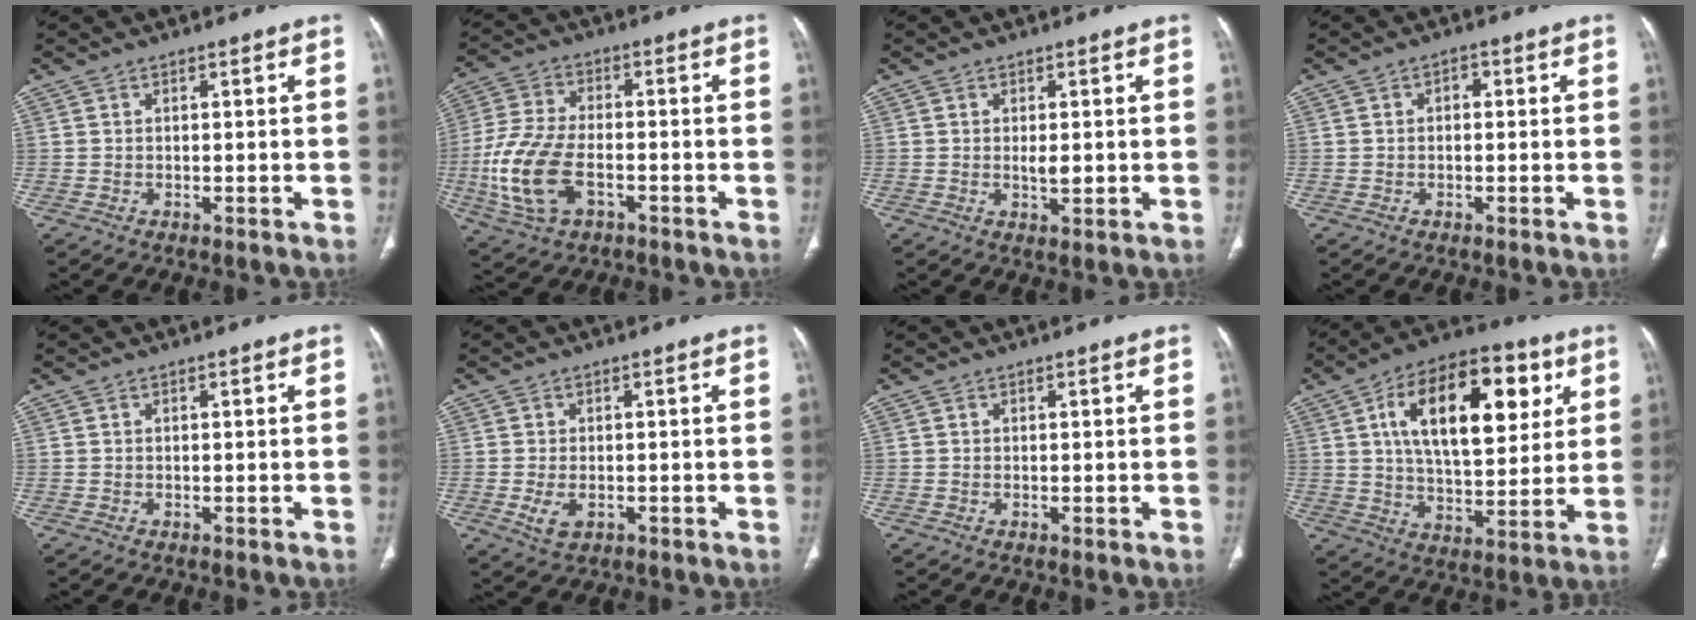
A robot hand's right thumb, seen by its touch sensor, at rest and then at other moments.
{"total": 14.0, "force": [-3.9, 7.8, 10.9], "torque": [-0.243, 0.012, -0.073]}
{"total": 2.7, "force": [0.0, 1.1, 2.5], "torque": [-0.041, -0.005, 0.002]}
{"total": 1.0, "force": [0.0, 0.7, 0.6], "torque": [-0.001, 0.006, -0.005]}
{"total": 0.0}
{"total": 3.6, "force": [-1.0, 2.1, 2.7], "torque": [-0.054, -0.003, -0.012]}
{"total": 0.0}
{"total": 22.3, "force": [7.2, 11.3, 17.8], "torque": [-0.245, -0.008, 0.110]}